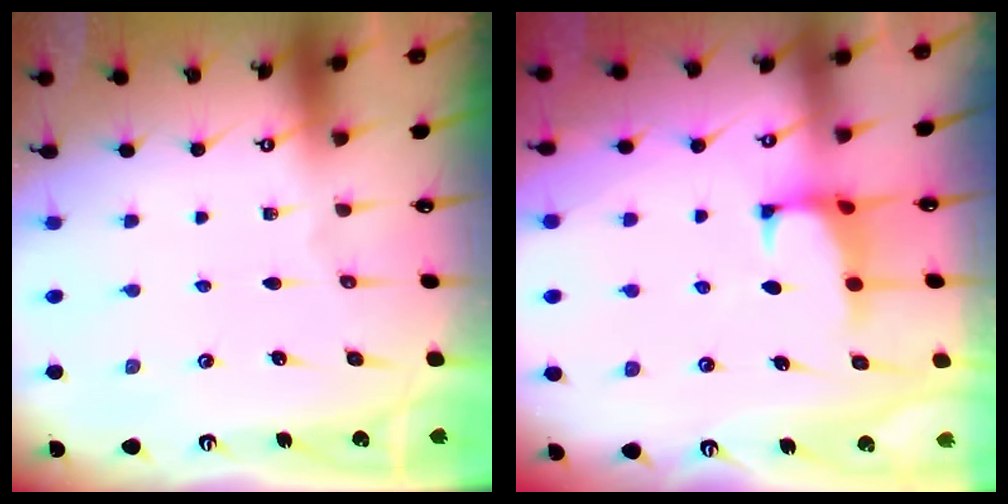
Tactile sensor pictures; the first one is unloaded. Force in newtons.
{"total": 1.3, "press": 1.2, "slide": 0.7}